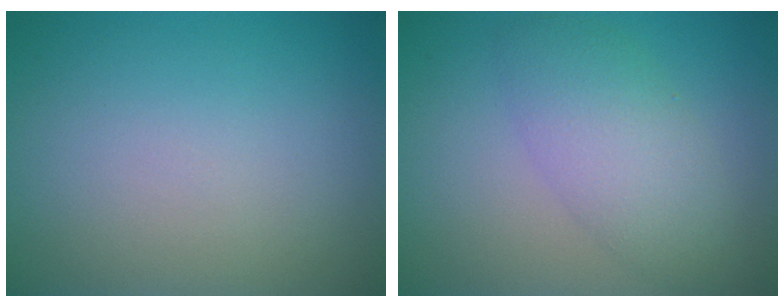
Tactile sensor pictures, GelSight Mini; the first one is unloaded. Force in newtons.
{"total": 4.5, "press": 4.5, "slide": 0.2}